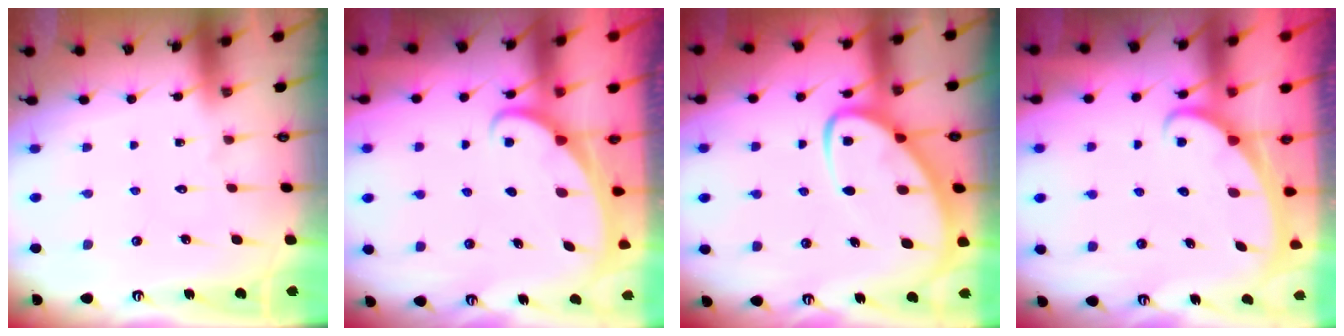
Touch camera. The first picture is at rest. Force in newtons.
{"total": 1.6, "press": 1.6, "slide": 0.0}
{"total": 8.3, "press": 8.2, "slide": 0.9}
{"total": 1.9, "press": 1.9, "slide": 0.1}